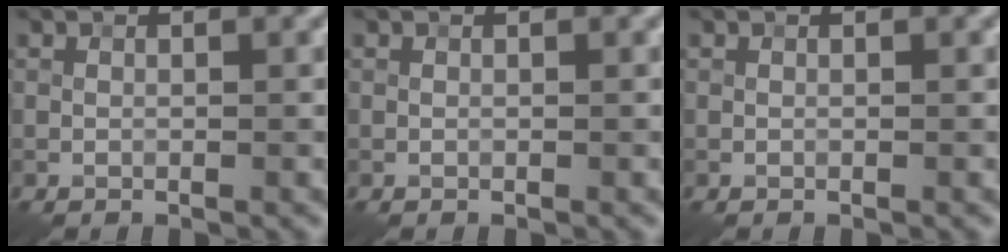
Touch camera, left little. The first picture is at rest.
{"total": 0.0}
{"total": 0.0}